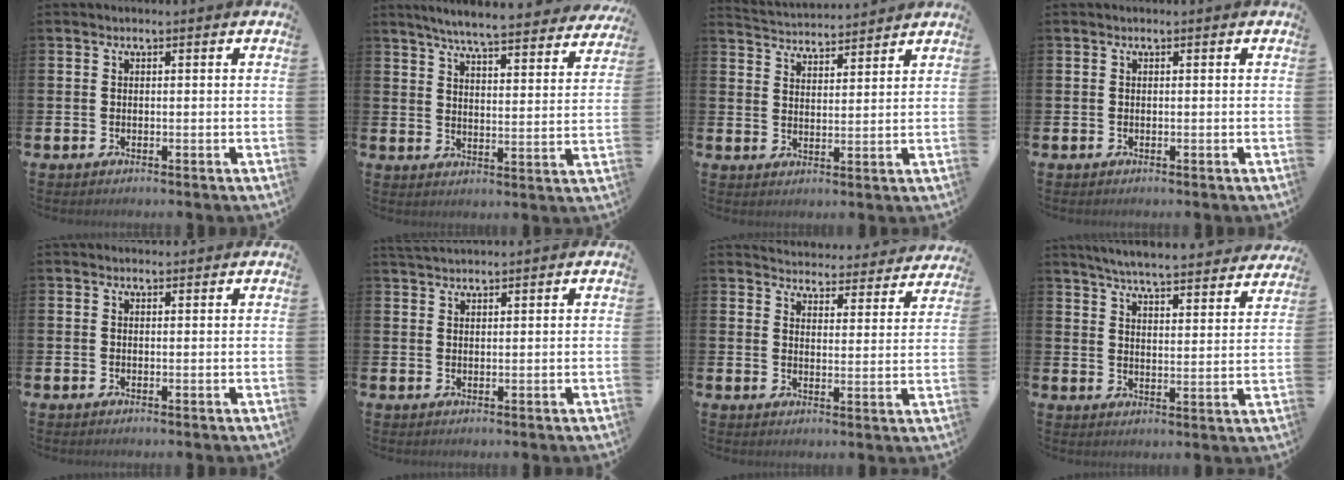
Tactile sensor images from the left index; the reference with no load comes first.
{"total": 6.1, "force": [5.9, 0.1, 1.8], "torque": [-0.043, -0.048, 0.096]}
{"total": 4.1, "force": [4.0, 0.2, -0.4], "torque": [-0.010, -0.027, 0.072]}
{"total": 0.0}
{"total": 0.9, "force": [0.8, 0.3, 0.1], "torque": [0.016, -0.004, 0.010]}
{"total": 2.3, "force": [2.3, 0.4, 0.3], "torque": [-0.008, -0.004, 0.043]}
{"total": 4.1, "force": [4.1, 0.7, 0.1], "torque": [-0.017, -0.037, 0.067]}
{"total": 5.9, "force": [5.7, 0.1, 1.3], "torque": [-0.042, -0.045, 0.097]}